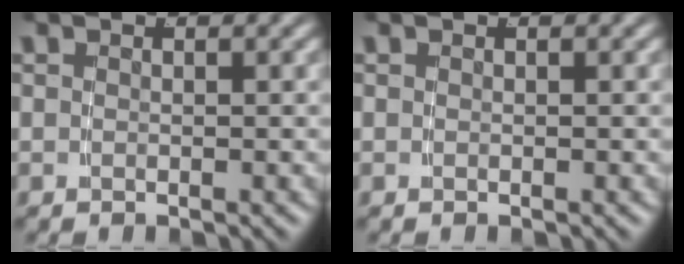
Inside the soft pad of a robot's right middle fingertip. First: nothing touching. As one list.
[{"total": 0.0}]